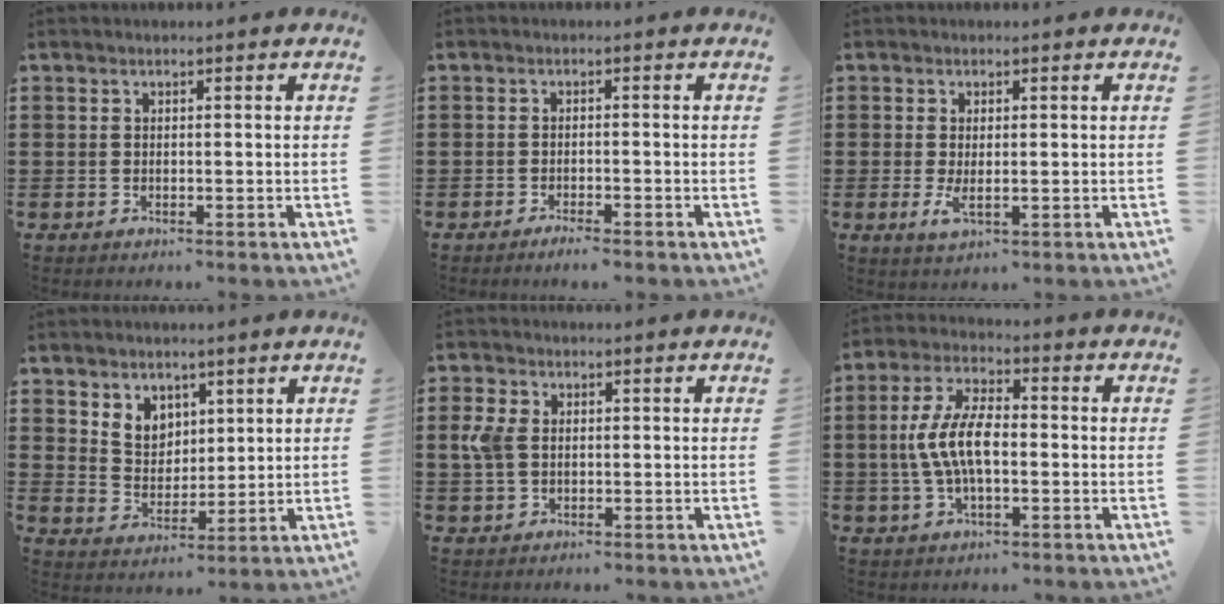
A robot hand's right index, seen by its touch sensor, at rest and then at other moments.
{"total": 1.5, "force": [-1.4, 0.0, 0.6], "torque": [-0.012, -0.001, -0.026]}
{"total": 2.7, "force": [-0.1, 1.1, 2.4], "torque": [-0.060, -0.004, -0.006]}
{"total": 5.3, "force": [3.5, 3.9, 0.7], "torque": [-0.036, 0.003, 0.066]}
{"total": 3.9, "force": [0.4, 2.8, 2.7], "torque": [-0.083, 0.001, -0.001]}
{"total": 8.9, "force": [-0.7, 3.9, 8.0], "torque": [-0.184, -0.003, -0.022]}